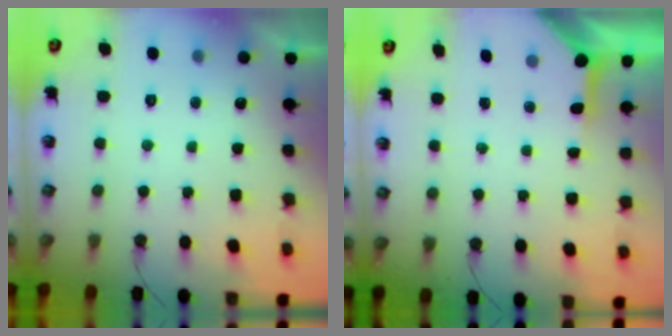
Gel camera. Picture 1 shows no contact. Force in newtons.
{"total": 6.5, "press": 6.5, "slide": 0.4}